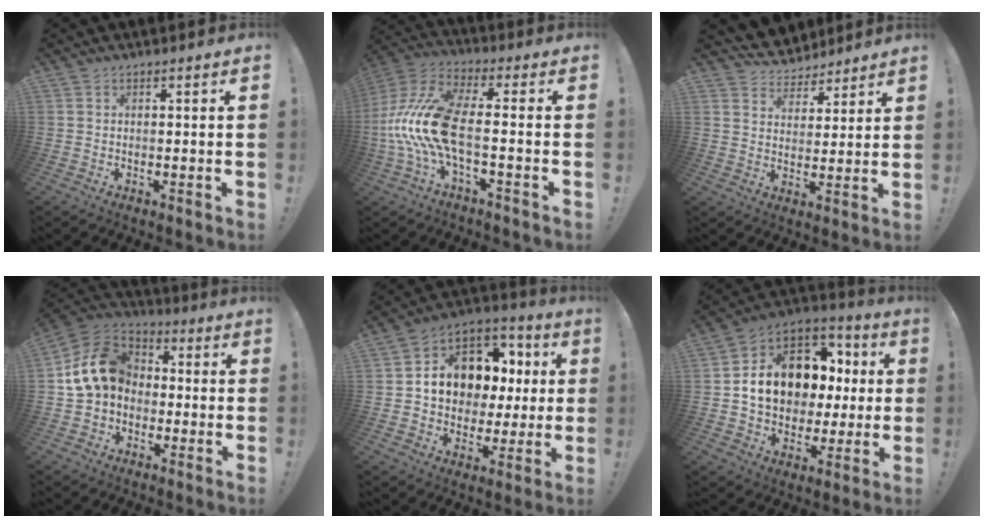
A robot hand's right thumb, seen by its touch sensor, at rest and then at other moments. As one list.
[{"total": 16.3, "force": [-2.4, 6.5, 14.7], "torque": [-0.298, 0.011, -0.035]}, {"total": 6.7, "force": [5.3, 4.0, 0.4], "torque": [-0.010, -0.044, 0.105]}, {"total": 15.3, "force": [1.7, 11.9, 9.5], "torque": [-0.158, 0.020, 0.040]}, {"total": 12.9, "force": [2.8, 10.8, 6.6], "torque": [-0.096, -0.016, 0.068]}, {"total": 16.0, "force": [2.6, 12.5, 9.7], "torque": [-0.146, -0.001, 0.067]}]